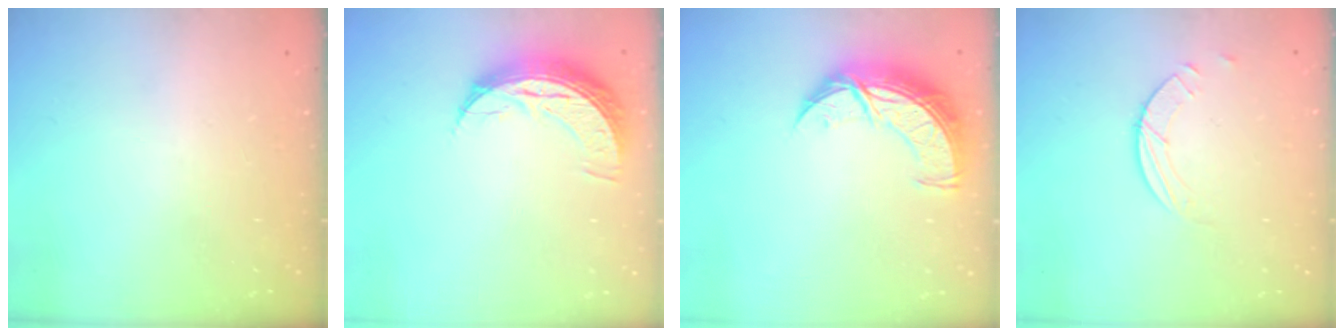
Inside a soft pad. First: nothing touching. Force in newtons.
{"total": 8.7, "press": 8.7, "slide": 0.7}
{"total": 10.9, "press": 10.9, "slide": 0.9}
{"total": 2.6, "press": 2.6, "slide": 0.3}